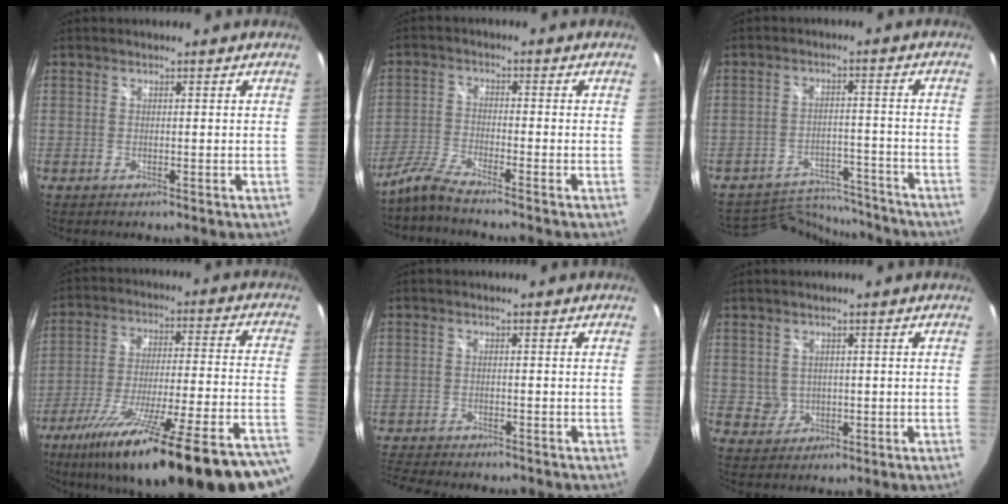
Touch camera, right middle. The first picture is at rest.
{"total": 4.3, "force": [-3.7, -0.6, 2.0], "torque": [-0.055, -0.004, -0.086]}
{"total": 12.0, "force": [-11.6, 2.6, 1.6], "torque": [-0.045, 0.019, -0.164]}
{"total": 34.4, "force": [-26.5, 2.8, 21.8], "torque": [-0.309, -0.097, -0.387]}
{"total": 8.1, "force": [-7.4, 1.2, 3.0], "torque": [-0.083, -0.019, -0.123]}
{"total": 3.0, "force": [0.1, 2.9, 0.6], "torque": [-0.011, 0.004, 0.007]}